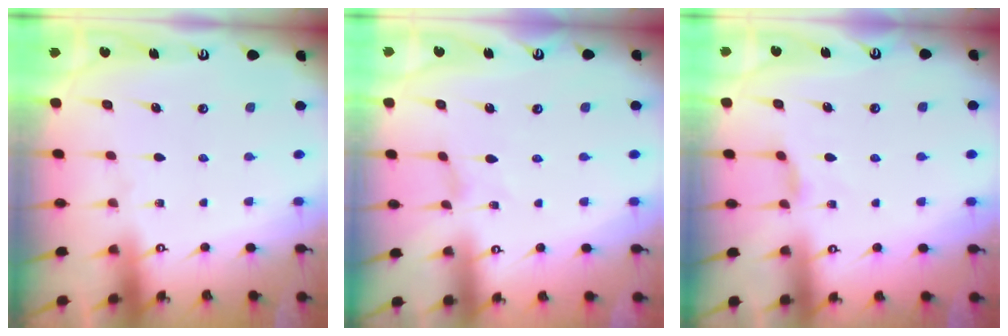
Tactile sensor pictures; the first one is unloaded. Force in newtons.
{"total": 0.0}
{"total": 2.7, "press": 2.7, "slide": 0.3}